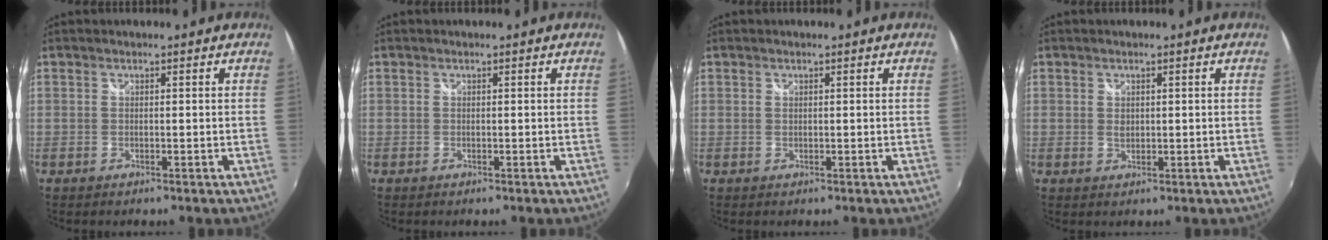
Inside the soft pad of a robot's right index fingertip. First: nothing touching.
{"total": 0.0}
{"total": 0.0}
{"total": 1.4, "force": [0.3, 1.1, 0.8], "torque": [-0.012, 0.000, 0.005]}